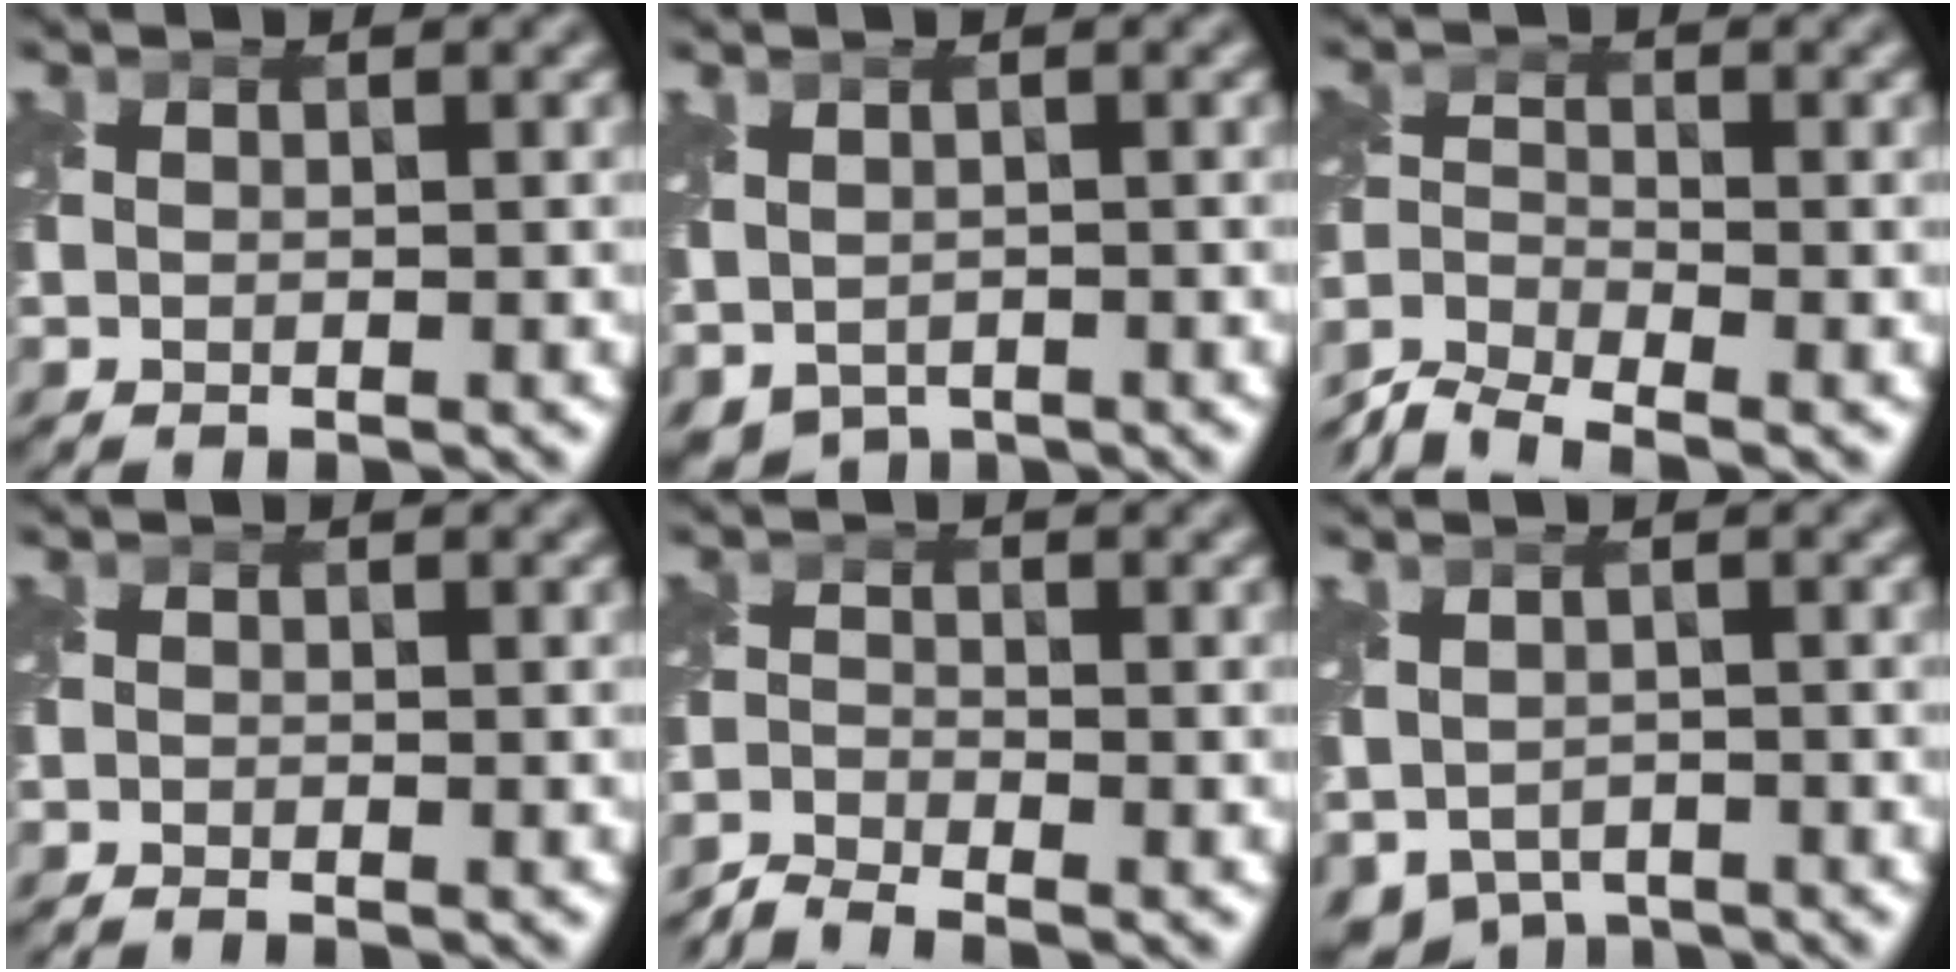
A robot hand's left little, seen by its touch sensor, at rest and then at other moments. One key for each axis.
{"total": 2.8, "fx": -1.1, "fy": 2.0, "fz": 1.5, "tx": -0.036, "ty": -0.013, "tz": -0.018}
{"total": 6.1, "fx": -5.4, "fy": 1.5, "fz": 2.6, "tx": -0.054, "ty": -0.013, "tz": -0.112}
{"total": 0.9, "fx": -0.8, "fy": 0.0, "fz": 0.2, "tx": -0.001, "ty": -0.011, "tz": -0.020}
{"total": 3.1, "fx": -3.0, "fy": 0.2, "fz": 0.7, "tx": -0.017, "ty": -0.007, "tz": -0.073}
{"total": 3.9, "fx": -1.8, "fy": 2.8, "fz": 2.0, "tx": -0.044, "ty": -0.021, "tz": -0.024}